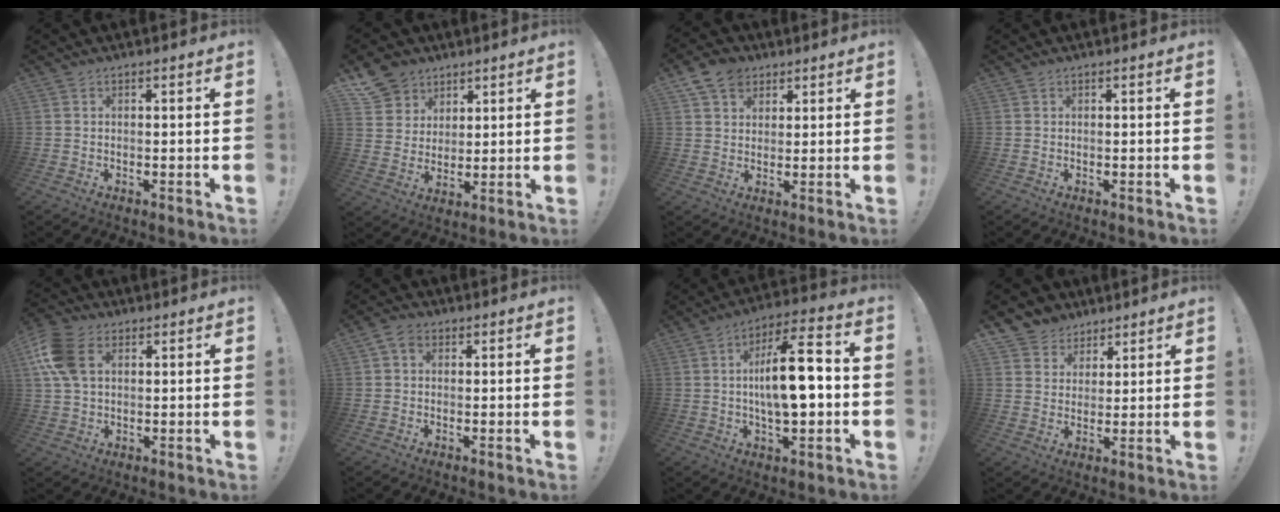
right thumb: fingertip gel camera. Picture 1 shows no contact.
{"total": 10.5, "force": [6.7, 7.9, 2.0], "torque": [-0.036, -0.045, 0.134]}
{"total": 8.2, "force": [4.7, 6.1, 2.9], "torque": [-0.049, -0.018, 0.094]}
{"total": 0.0}
{"total": 11.7, "force": [3.6, 7.8, 8.0], "torque": [-0.168, 0.007, 0.070]}
{"total": 3.4, "force": [0.9, 2.4, 2.2], "torque": [-0.040, 0.005, 0.018]}
{"total": 16.0, "force": [-0.8, 5.9, 14.9], "torque": [-0.245, 0.008, -0.020]}
{"total": 6.4, "force": [4.0, 5.0, 0.2], "torque": [-0.002, -0.034, 0.081]}